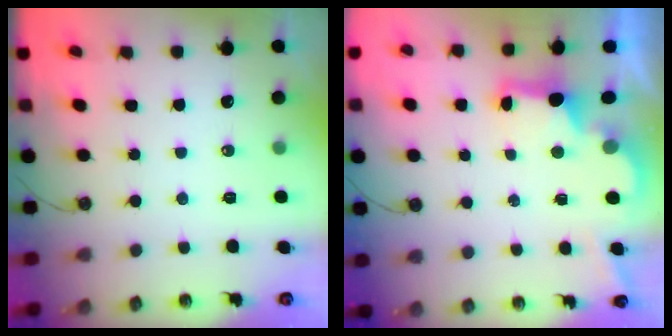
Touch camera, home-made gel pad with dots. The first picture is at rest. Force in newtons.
{"total": 2.8, "press": 2.7, "slide": 0.9}